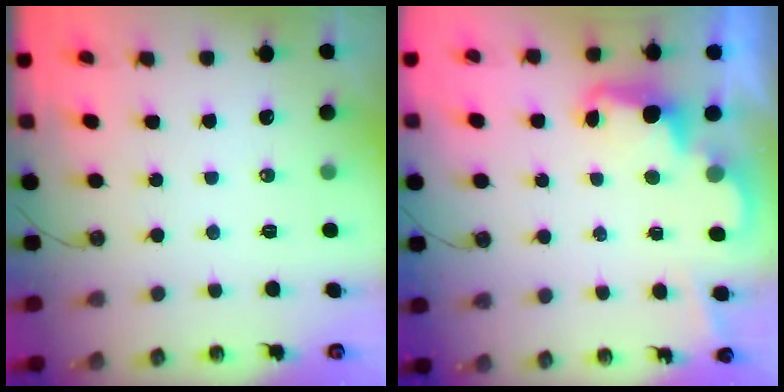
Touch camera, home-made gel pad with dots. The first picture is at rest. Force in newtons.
{"total": 2.5, "press": 2.4, "slide": 0.6}